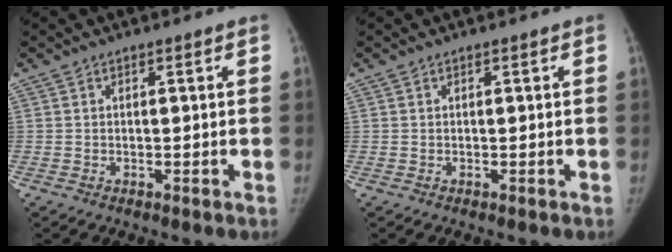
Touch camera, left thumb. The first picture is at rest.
{"total": 0.0}